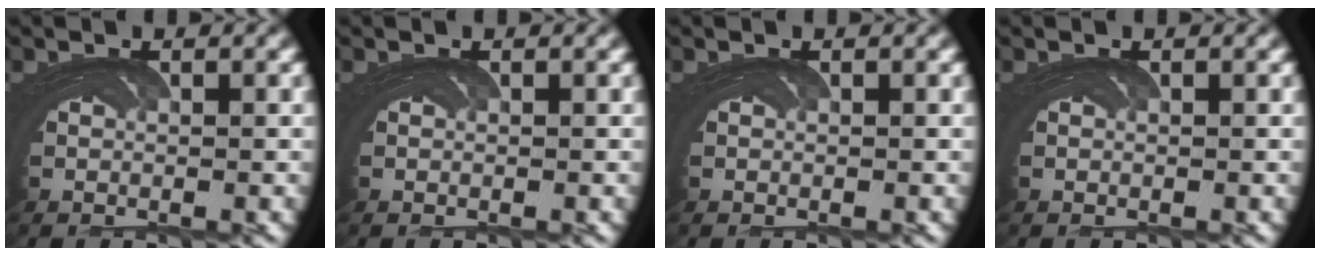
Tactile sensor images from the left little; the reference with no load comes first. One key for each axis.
{"total": 0.0}
{"total": 0.0}
{"total": 0.0}